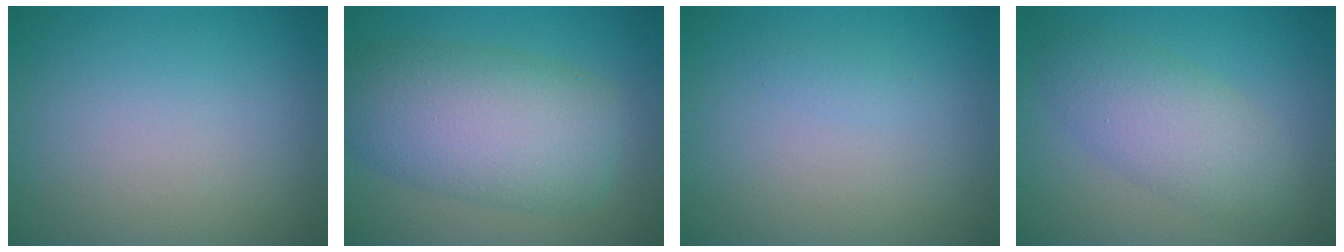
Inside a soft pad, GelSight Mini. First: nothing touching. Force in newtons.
{"total": 9.1, "press": 9.1, "slide": 0.3}
{"total": 0.6, "press": 0.6, "slide": 0.0}
{"total": 4.2, "press": 4.2, "slide": 0.0}